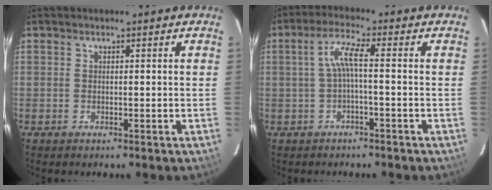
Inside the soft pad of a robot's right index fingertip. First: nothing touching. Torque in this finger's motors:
{"motor_torque": [0.56, -0.23, 0.34, 0.11]}